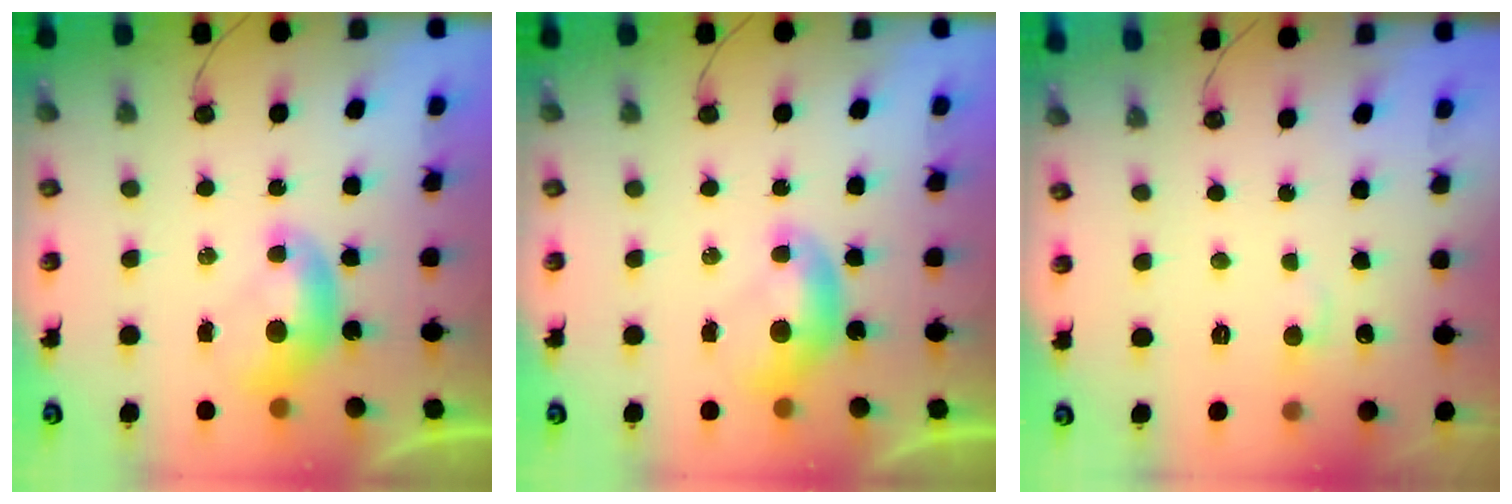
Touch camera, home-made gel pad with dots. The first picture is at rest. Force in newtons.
{"total": 0.0}
{"total": 1.3, "press": 1.2, "slide": 0.5}